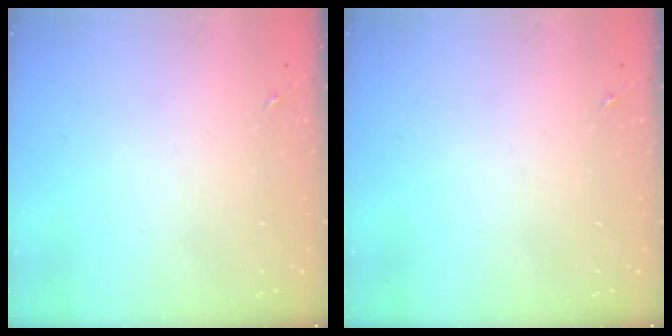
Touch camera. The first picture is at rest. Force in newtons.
{"total": 0.0}